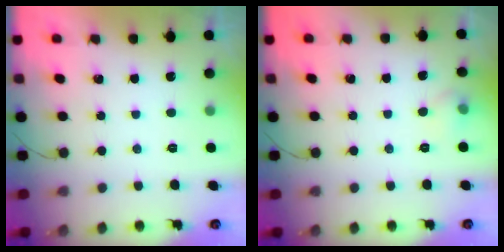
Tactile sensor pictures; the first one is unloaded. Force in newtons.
{"total": 7.7, "press": 4.5, "slide": 6.3}